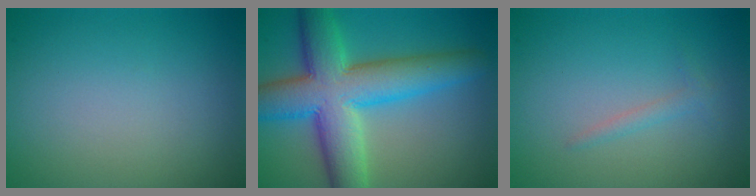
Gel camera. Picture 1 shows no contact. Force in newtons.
{"total": 10.4, "press": 10.4, "slide": 0.3}
{"total": 1.0, "press": 1.0, "slide": 0.1}